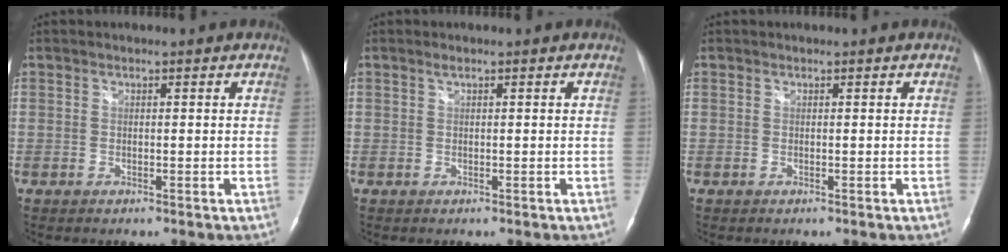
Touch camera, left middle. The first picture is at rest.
{"total": 0.0}
{"total": 0.0}